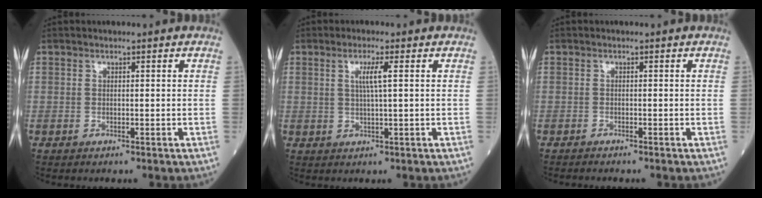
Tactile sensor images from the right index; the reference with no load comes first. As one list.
[{"total": 3.3, "force": [1.0, -0.2, 3.2], "torque": [-0.059, 0.000, 0.017]}, {"total": 0.7, "force": [-0.6, 0.0, 0.2], "torque": [-0.002, 0.000, -0.011]}]